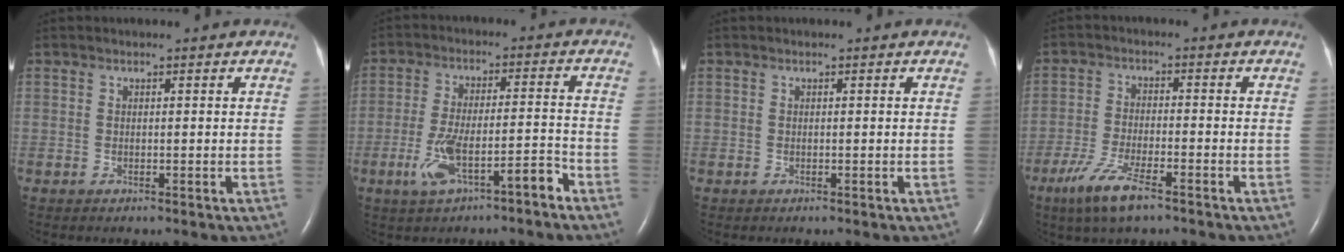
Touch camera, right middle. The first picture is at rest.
{"total": 8.4, "force": [-4.9, 1.7, 6.5], "torque": [-0.129, 0.012, -0.079]}
{"total": 0.0}
{"total": 7.4, "force": [-4.8, 1.3, 5.5], "torque": [-0.119, -0.014, -0.088]}